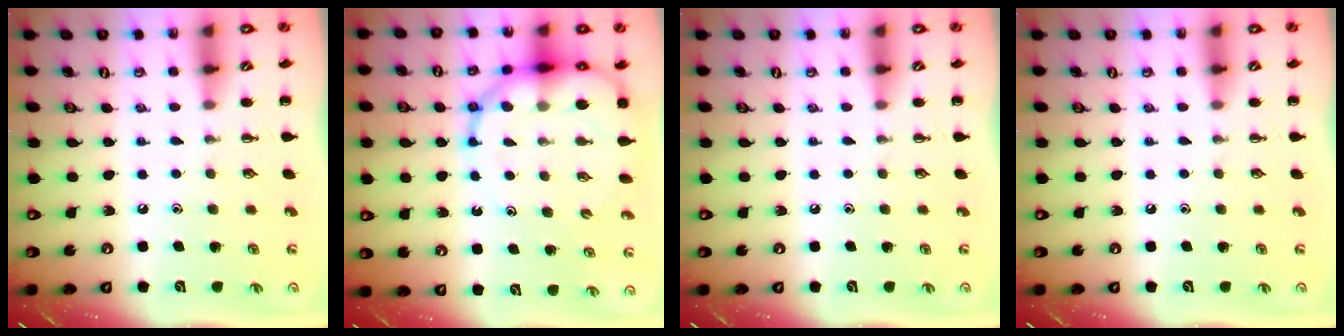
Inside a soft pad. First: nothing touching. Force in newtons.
{"total": 13.6, "press": 13.2, "slide": 3.2}
{"total": 0.0}
{"total": 0.0}